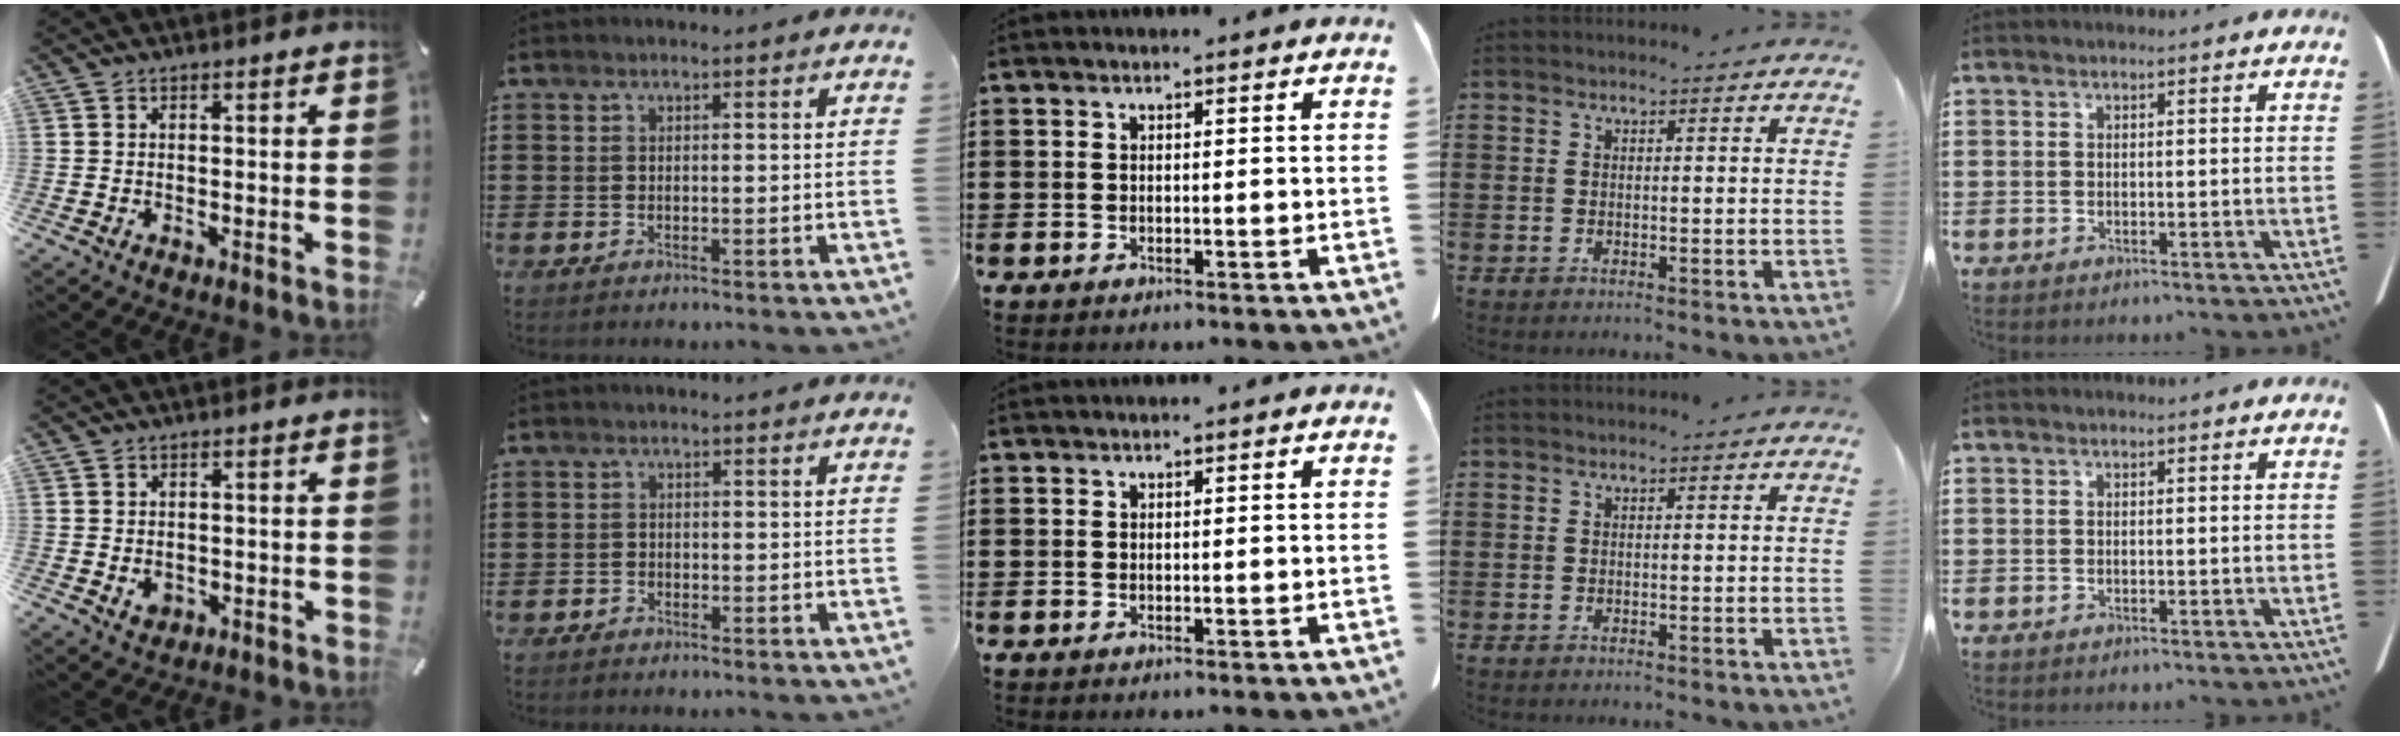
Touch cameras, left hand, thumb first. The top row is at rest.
{"thumb": {"total": 2.4, "force": [-0.2, 2.1, 1.1], "torque": [-0.012, 0.001, -0.005]}, "index": {"total": 1.0, "force": [-0.9, 0.4, 0.0], "torque": [-0.004, 0.002, -0.019]}}